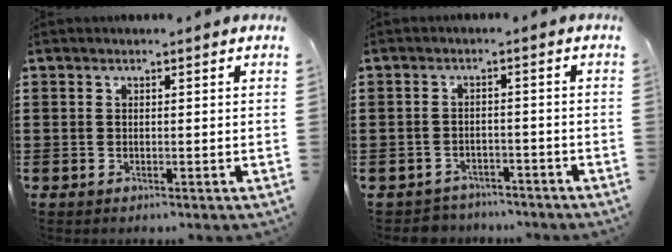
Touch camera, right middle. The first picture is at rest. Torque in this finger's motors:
{"motor_torque": [1.36, 0.65, -0.07, 0.00]}